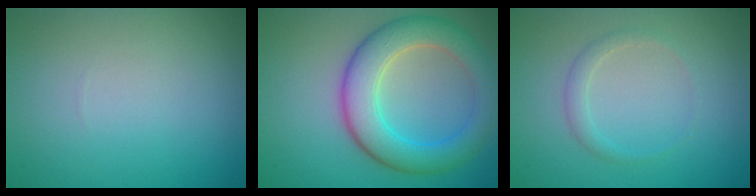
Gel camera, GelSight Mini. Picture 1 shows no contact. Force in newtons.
{"total": 6.6, "press": 6.6, "slide": 0.1}
{"total": 1.4, "press": 1.4, "slide": 0.1}